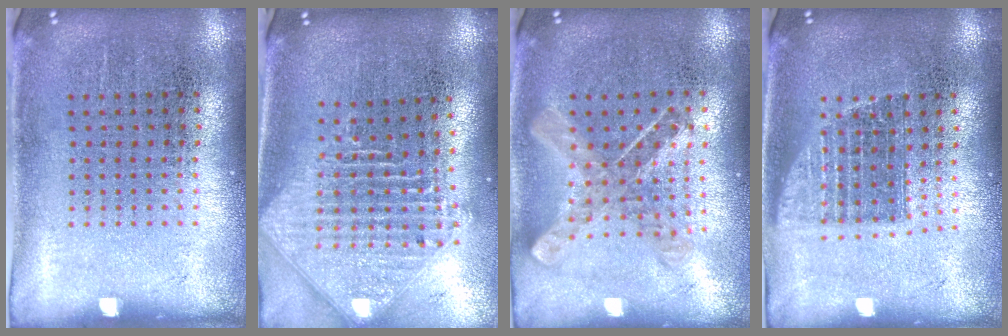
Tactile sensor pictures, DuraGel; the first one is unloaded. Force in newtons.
{"total": 2.5, "press": 1.9, "slide": 1.7}
{"total": 0.9, "press": 0.9, "slide": 0.2}
{"total": 1.4, "press": 1.2, "slide": 0.7}